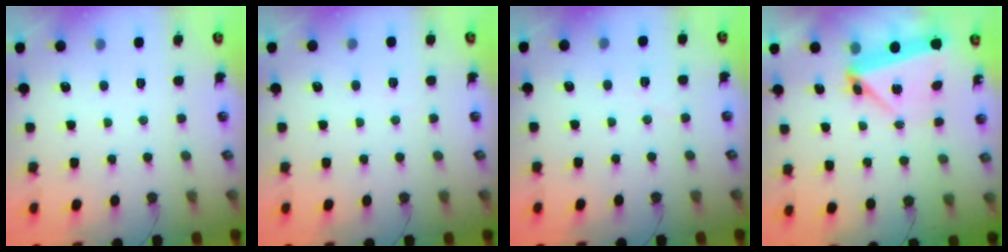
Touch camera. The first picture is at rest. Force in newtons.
{"total": 2.4, "press": 2.3, "slide": 0.6}
{"total": 5.0, "press": 4.2, "slide": 2.6}
{"total": 5.8, "press": 5.7, "slide": 0.6}